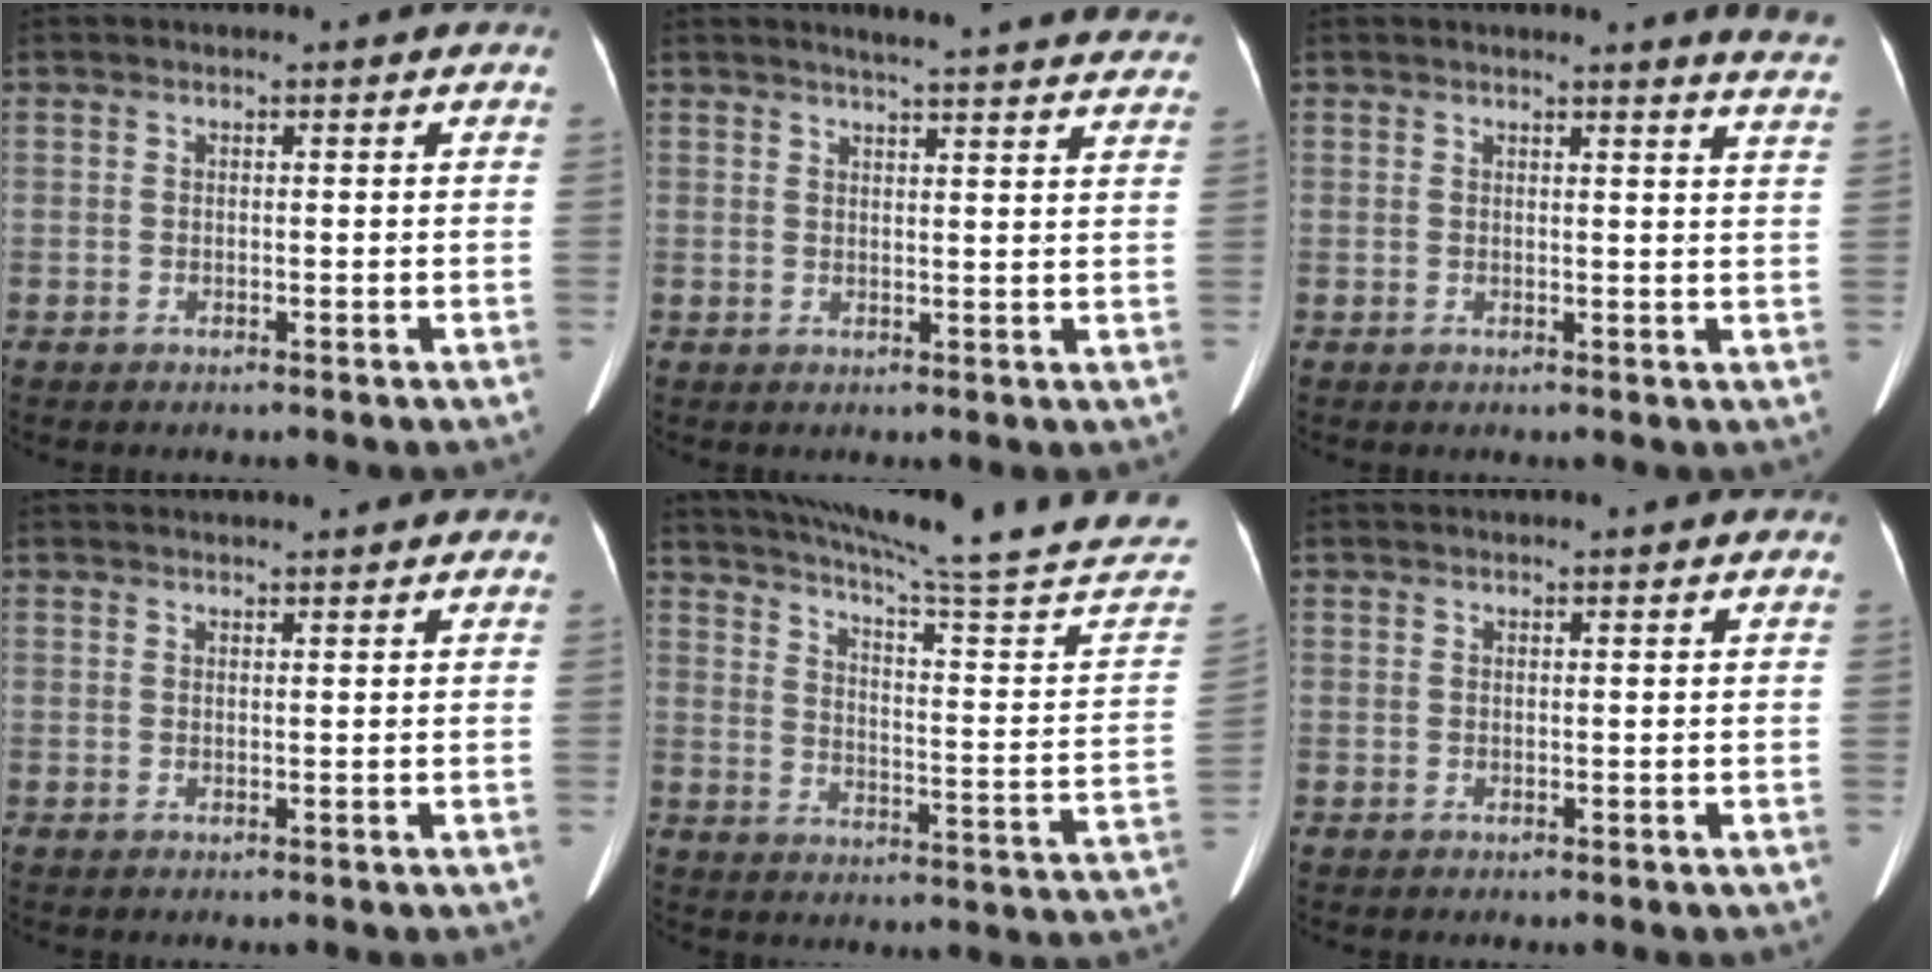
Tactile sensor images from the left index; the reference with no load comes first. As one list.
[{"total": 18.7, "force": [17.5, 1.3, 6.3], "torque": [-0.076, -0.025, 0.198]}, {"total": 7.0, "force": [6.6, -0.6, 2.2], "torque": [-0.020, -0.044, 0.044]}, {"total": 4.0, "force": [3.9, -0.2, 1.1], "torque": [-0.011, 0.028, 0.052]}, {"total": 28.2, "force": [25.1, -0.8, 12.9], "torque": [-0.205, -0.094, 0.318]}, {"total": 1.5, "force": [1.4, -0.3, 0.6], "torque": [-0.007, 0.021, 0.027]}]